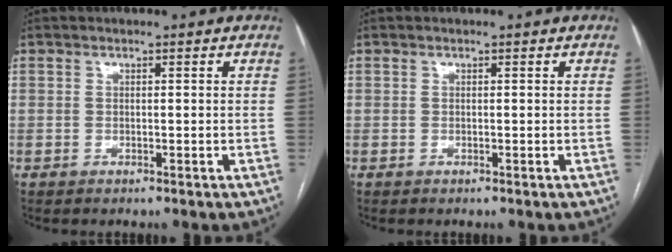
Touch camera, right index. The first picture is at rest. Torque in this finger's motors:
{"motor_torque": [0.00, 0.00, 0.00, 0.00]}